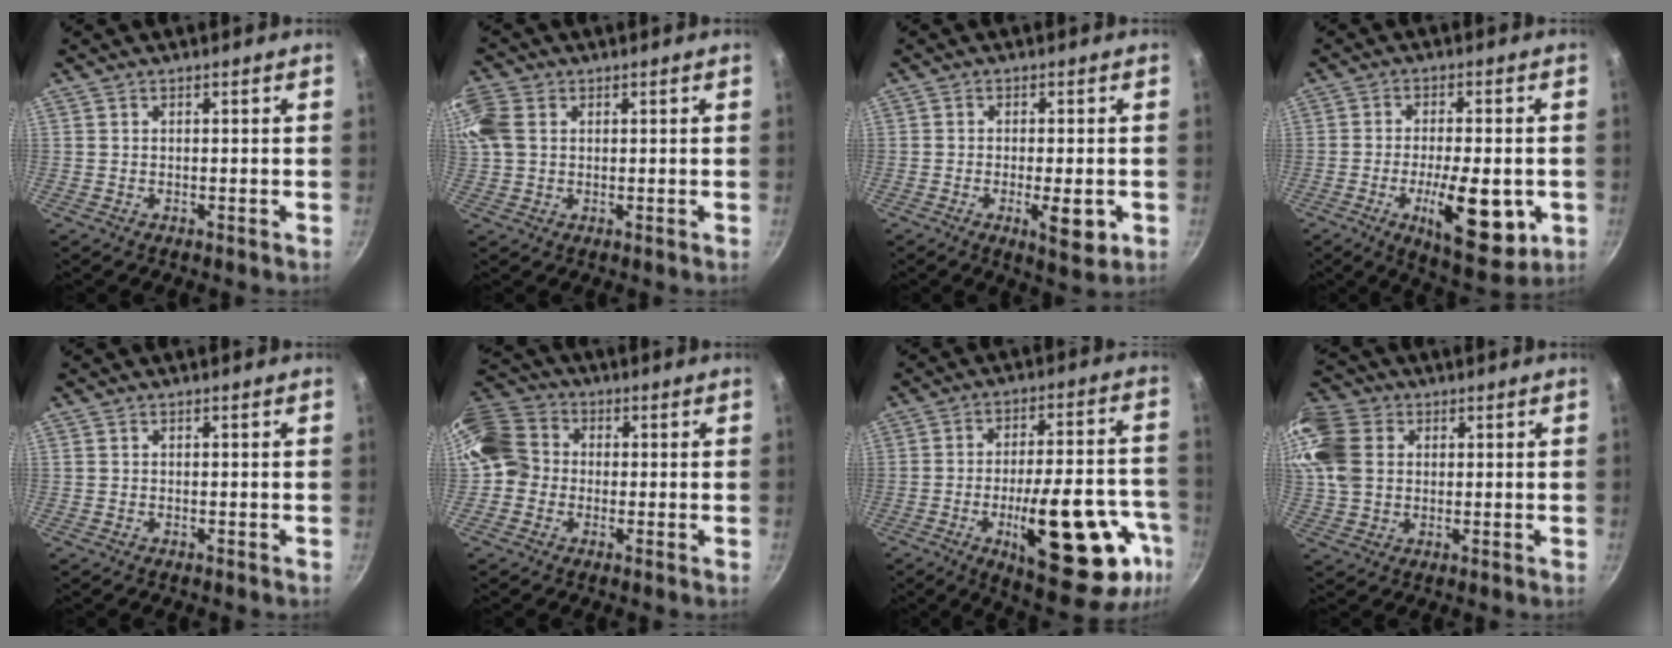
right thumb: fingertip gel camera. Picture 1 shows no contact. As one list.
[{"total": 7.6, "force": [2.2, 5.4, 4.9], "torque": [-0.109, 0.016, 0.040]}, {"total": 8.5, "force": [-2.3, 2.8, 7.6], "torque": [-0.103, -0.002, -0.029]}, {"total": 14.9, "force": [-3.9, 5.7, 13.2], "torque": [-0.183, 0.000, -0.052]}, {"total": 0.0}, {"total": 9.8, "force": [-0.3, 8.7, 4.5], "torque": [-0.060, 0.023, -0.027]}, {"total": 25.4, "force": [-9.4, 9.8, 21.5], "torque": [-0.249, 0.026, -0.122]}, {"total": 14.3, "force": [3.3, 11.1, 8.4], "torque": [-0.172, 0.012, 0.052]}]